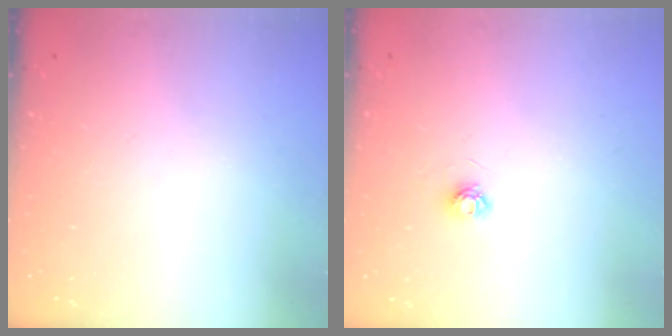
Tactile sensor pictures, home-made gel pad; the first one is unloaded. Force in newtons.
{"total": 4.7, "press": 4.6, "slide": 0.6}